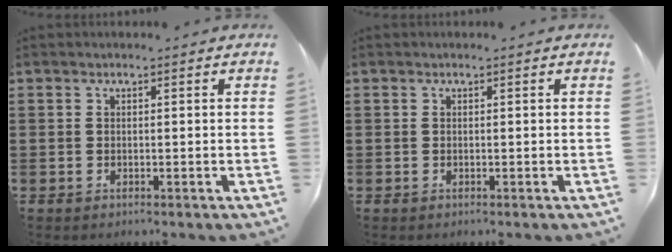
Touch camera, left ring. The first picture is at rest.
{"total": 0.0}